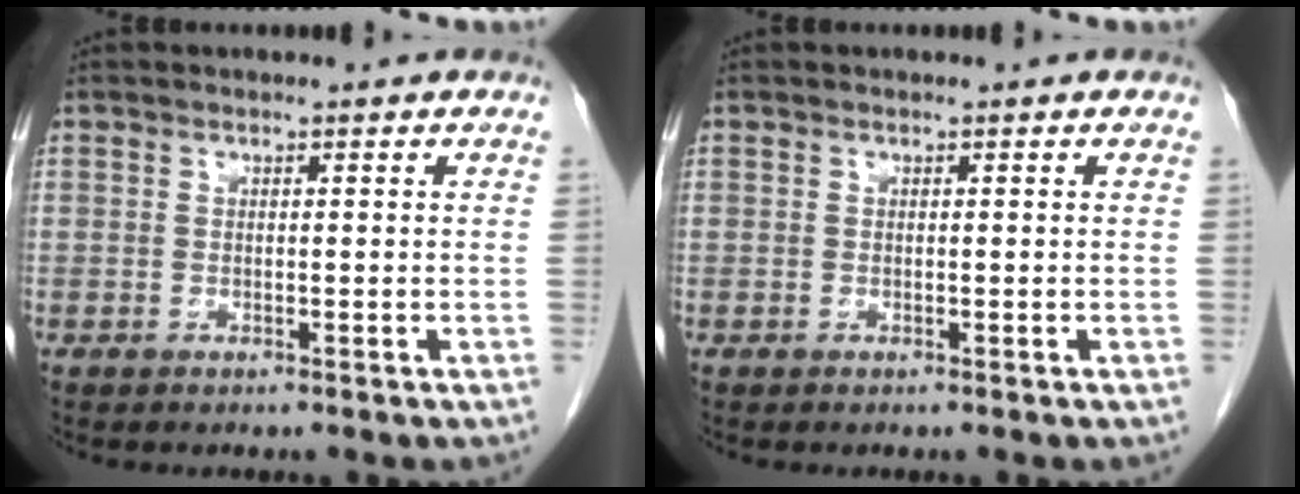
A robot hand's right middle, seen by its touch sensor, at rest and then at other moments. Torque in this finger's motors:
{"motor_torque": [-0.06, 0.03, 0.00, -0.01]}